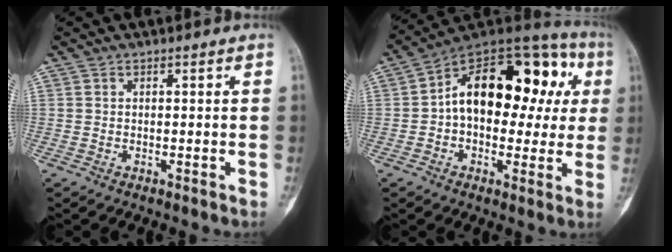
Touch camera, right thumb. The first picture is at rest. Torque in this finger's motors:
{"motor_torque": [1.97, 2.24, 1.29, 0.27, 0.14]}